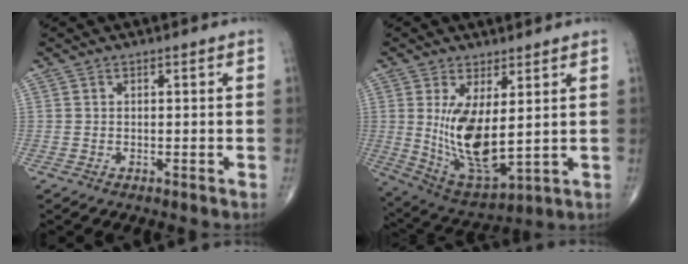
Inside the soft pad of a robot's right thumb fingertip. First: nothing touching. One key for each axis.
{"total": 13.4, "fx": 1.7, "fy": 5.7, "fz": 12.1, "tx": -0.219, "ty": -0.032, "tz": 0.055}